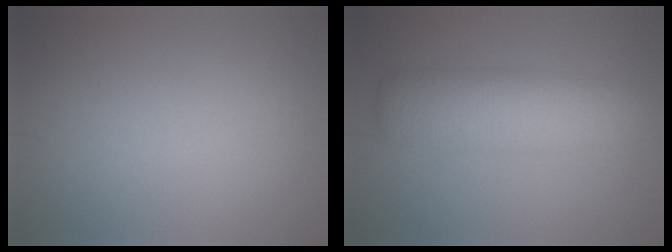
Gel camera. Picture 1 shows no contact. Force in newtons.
{"total": 6.1, "press": 6.1, "slide": 0.4}